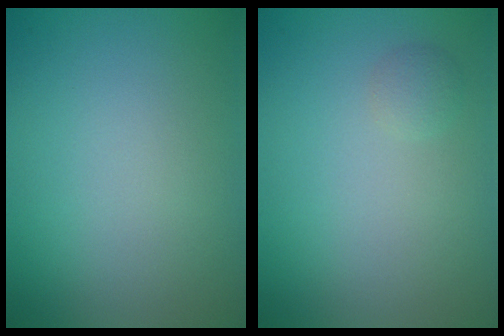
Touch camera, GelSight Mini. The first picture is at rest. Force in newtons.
{"total": 1.0, "press": 1.0, "slide": 0.1}